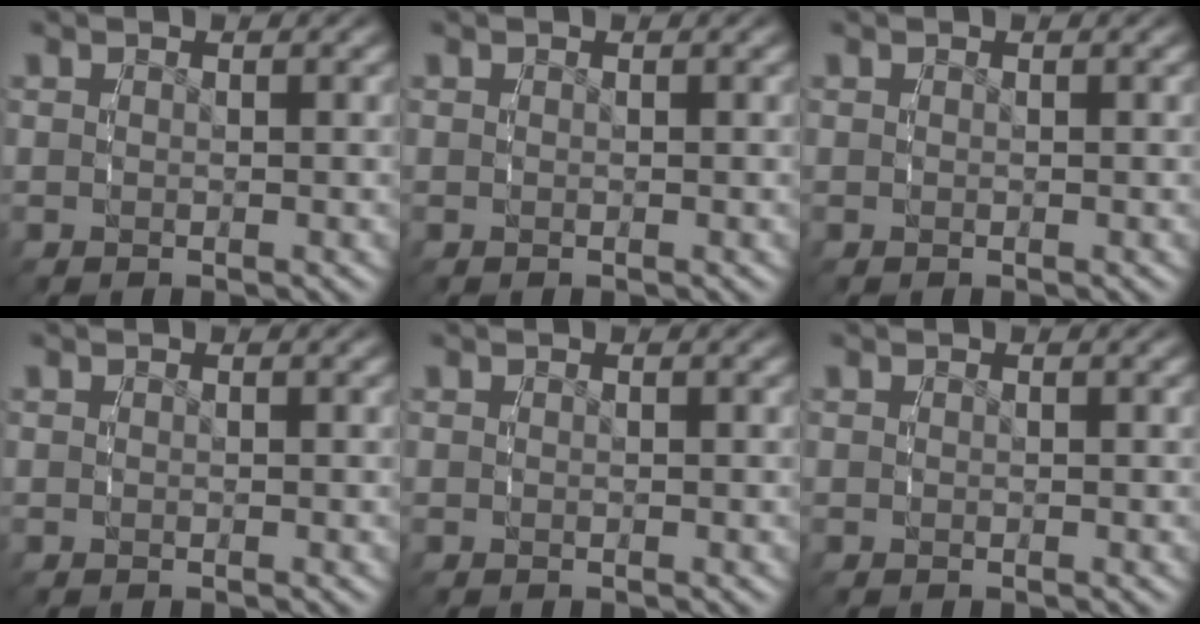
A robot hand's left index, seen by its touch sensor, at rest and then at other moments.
{"total": 0.0}
{"total": 0.0}
{"total": 0.0}
{"total": 0.0}
{"total": 0.0}